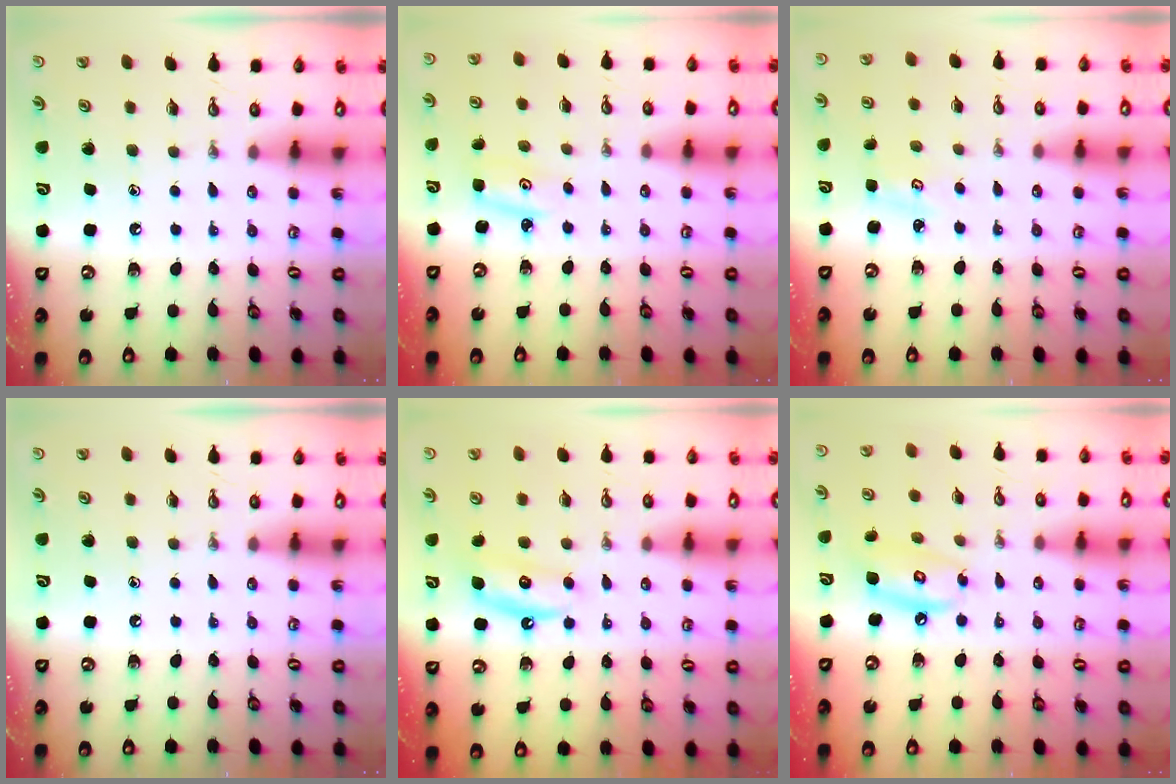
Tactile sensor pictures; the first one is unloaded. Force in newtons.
{"total": 3.9, "press": 3.9, "slide": 0.4}
{"total": 2.3, "press": 2.3, "slide": 0.4}
{"total": 0.0}
{"total": 5.7, "press": 5.6, "slide": 1.1}
{"total": 10.5, "press": 10.5, "slide": 1.1}